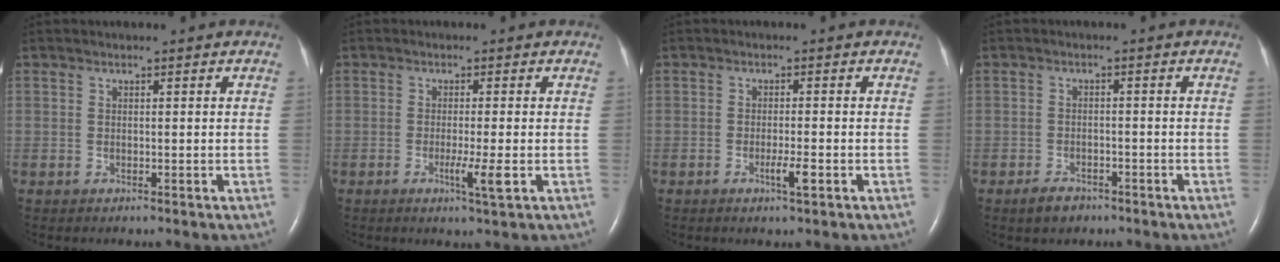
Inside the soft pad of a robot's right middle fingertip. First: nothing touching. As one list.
[{"total": 3.2, "force": [-1.1, -0.5, 3.0], "torque": [-0.055, -0.009, -0.017]}, {"total": 2.5, "force": [-1.1, 0.1, 2.2], "torque": [-0.041, -0.003, -0.019]}, {"total": 2.9, "force": [-2.2, 1.5, 1.3], "torque": [-0.031, 0.000, -0.029]}]